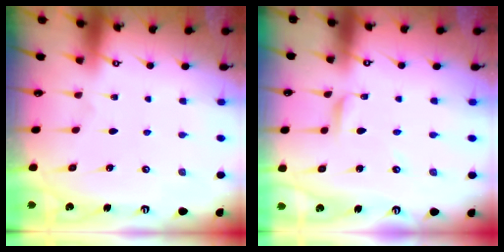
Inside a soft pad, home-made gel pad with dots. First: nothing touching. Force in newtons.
{"total": 2.7, "press": 2.7, "slide": 0.2}